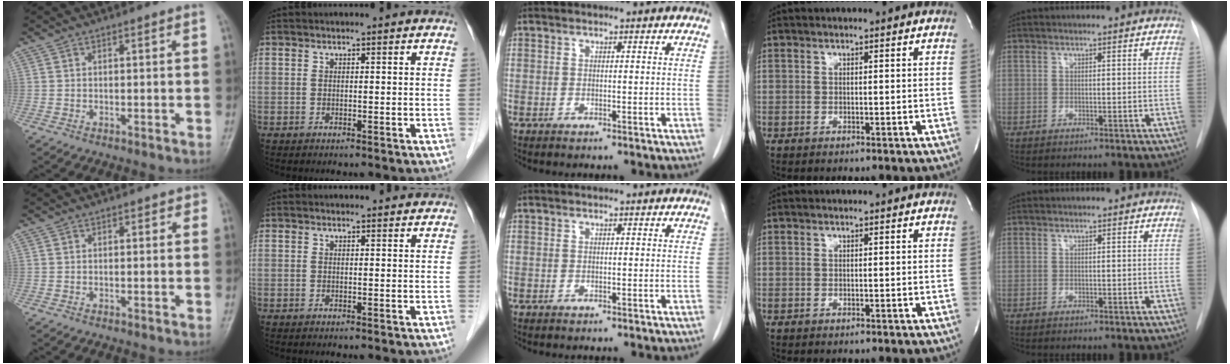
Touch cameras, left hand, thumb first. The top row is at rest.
{"thumb": {"total": 1.3, "force": [0.4, 0.8, 1.0], "torque": [-0.001, 0.003, 0.001]}, "index": {"total": 3.1, "force": [3.0, 0.6, 0.3], "torque": [-0.009, 0.008, 0.031]}}